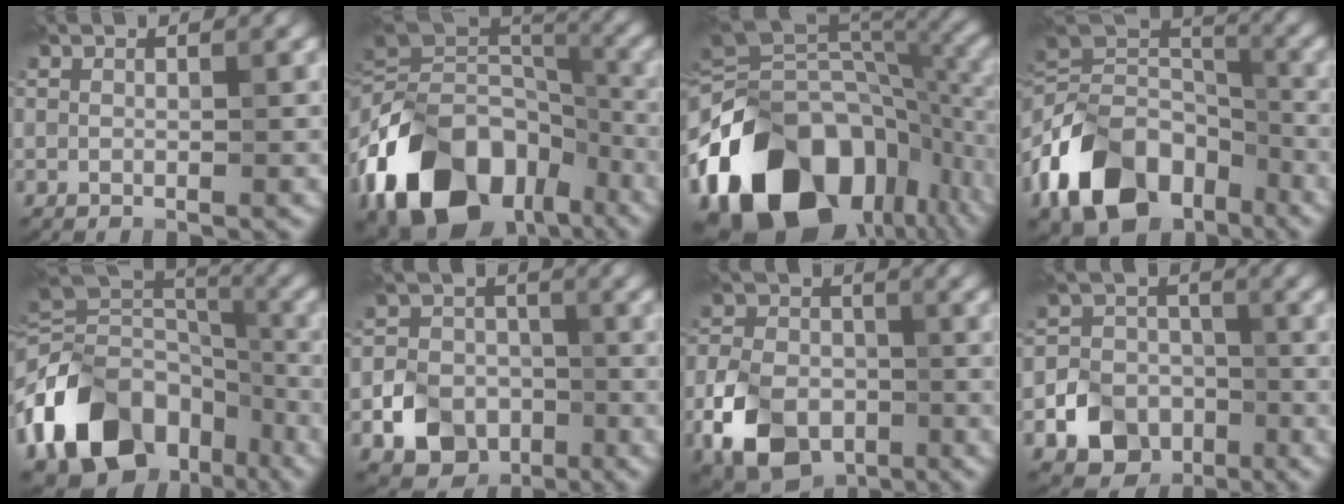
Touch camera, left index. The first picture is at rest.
{"total": 16.1, "force": [-8.4, 10.3, 9.1], "torque": [-0.192, -0.003, -0.154]}
{"total": 17.5, "force": [-8.1, 11.4, 10.5], "torque": [-0.209, -0.015, -0.143]}
{"total": 12.9, "force": [-6.5, 8.3, 7.4], "torque": [-0.151, 0.010, -0.139]}
{"total": 13.9, "force": [-6.4, 9.8, 7.5], "torque": [-0.164, 0.001, -0.118]}
{"total": 6.6, "force": [-3.1, 5.2, 2.7], "torque": [-0.025, -0.009, -0.070]}
{"total": 8.8, "force": [-4.0, 6.0, 5.1], "torque": [-0.112, -0.012, -0.083]}
{"total": 8.2, "force": [-4.2, 6.6, 2.5], "torque": [-0.023, -0.023, -0.088]}